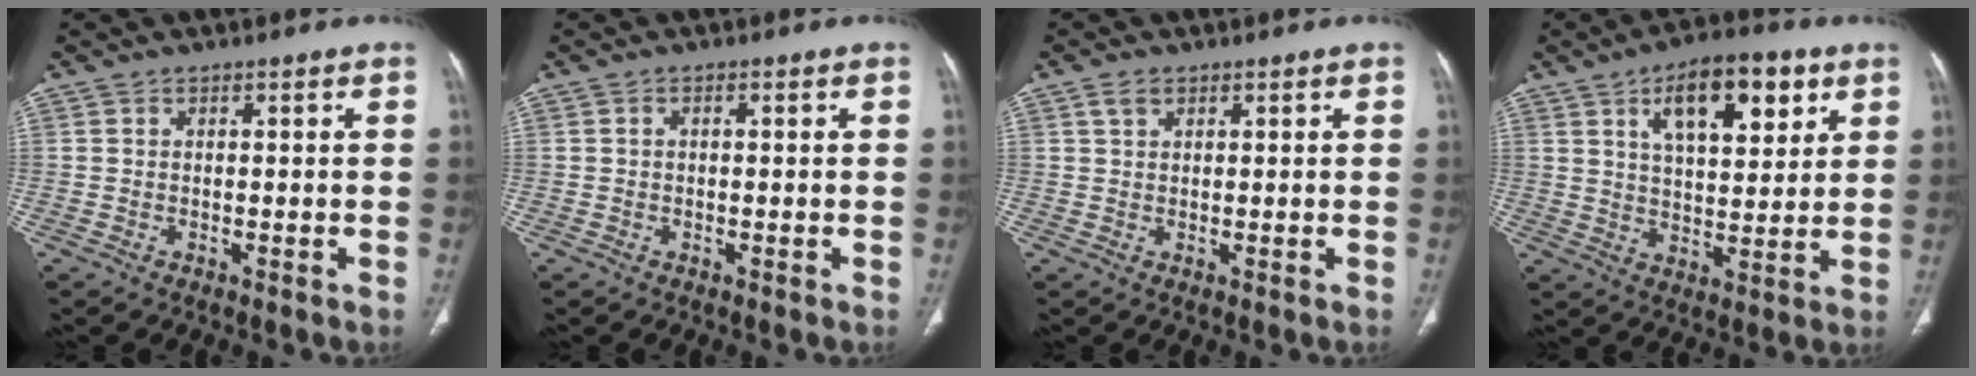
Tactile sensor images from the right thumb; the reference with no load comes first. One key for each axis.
{"total": 0.6, "fx": 0.0, "fy": 0.4, "fz": 0.5, "tx": -0.009, "ty": 0.001, "tz": -0.001}
{"total": 2.0, "fx": 1.1, "fy": 1.2, "fz": 1.1, "tx": -0.020, "ty": 0.002, "tz": 0.024}
{"total": 14.9, "fx": 6.8, "fy": 6.7, "fz": 11.4, "tx": -0.140, "ty": -0.018, "tz": 0.106}